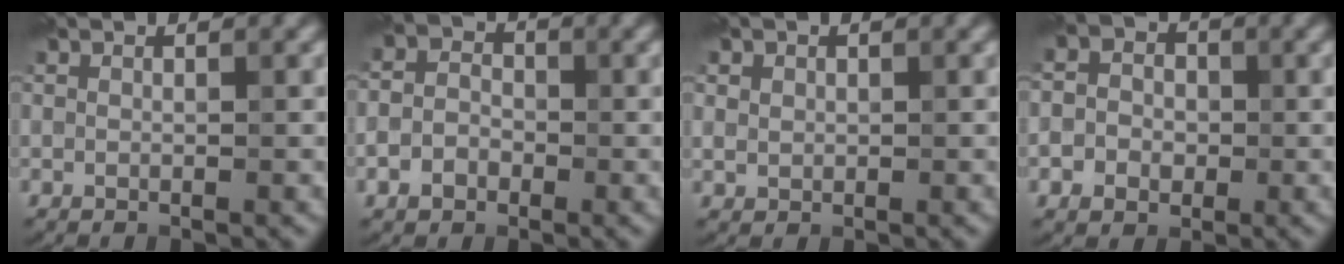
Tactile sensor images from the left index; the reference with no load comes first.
{"total": 3.2, "force": [-1.1, 2.5, 1.5], "torque": [-0.014, 0.000, -0.029]}
{"total": 1.4, "force": [0.5, 1.2, 0.4], "torque": [-0.004, -0.003, 0.011]}
{"total": 4.7, "force": [-0.5, 4.2, 1.9], "torque": [-0.010, 0.016, -0.035]}